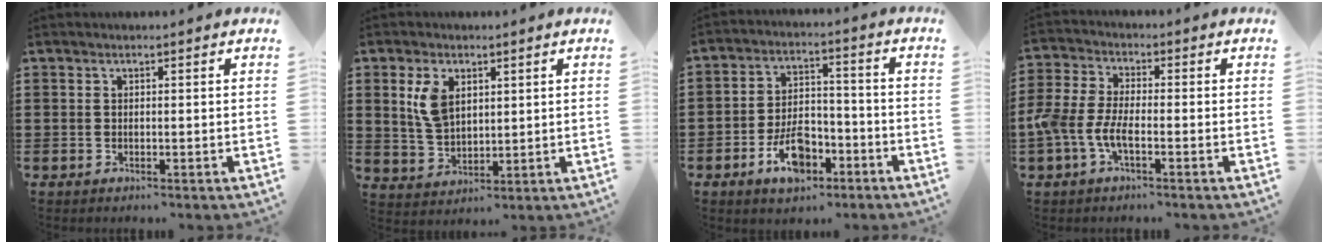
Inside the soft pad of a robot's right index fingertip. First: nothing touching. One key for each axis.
{"total": 5.8, "fx": 2.3, "fy": 3.5, "fz": 4.0, "tx": -0.097, "ty": 0.008, "tz": 0.040}
{"total": 8.2, "fx": -4.3, "fy": 4.2, "fz": 5.5, "tx": -0.098, "ty": 0.010, "tz": -0.080}
{"total": 5.8, "fx": -2.4, "fy": 2.1, "fz": 4.9, "tx": -0.122, "ty": -0.010, "tz": -0.051}